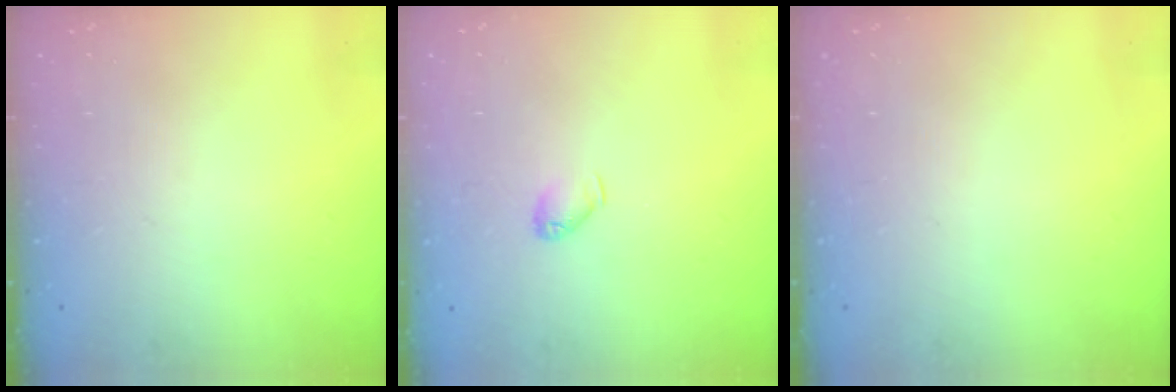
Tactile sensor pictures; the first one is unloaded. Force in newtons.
{"total": 4.7, "press": 4.6, "slide": 1.0}
{"total": 0.0}